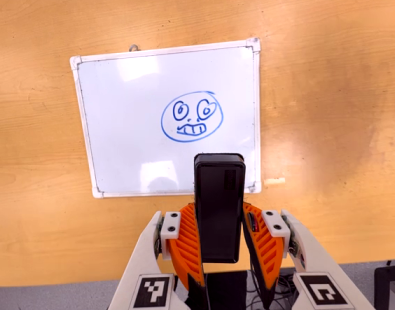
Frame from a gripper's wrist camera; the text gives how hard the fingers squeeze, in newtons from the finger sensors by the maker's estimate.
{"total": 4.8, "left": 3.5, "right": 6.1}